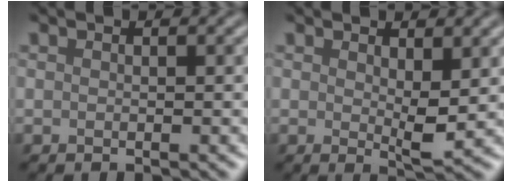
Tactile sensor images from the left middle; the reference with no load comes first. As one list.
[{"total": 2.5, "force": [0.7, 0.5, 2.3], "torque": [-0.043, -0.011, 0.016]}]